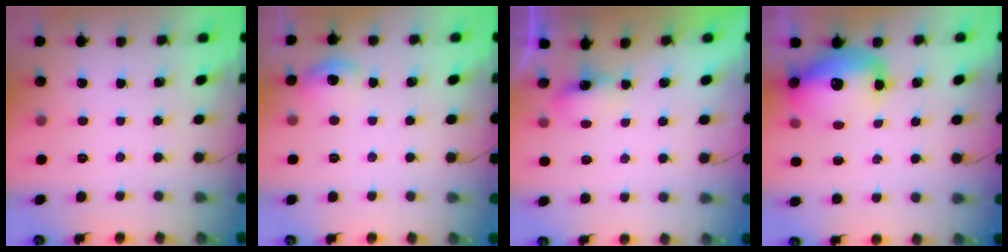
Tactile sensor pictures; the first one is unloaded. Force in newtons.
{"total": 6.9, "press": 6.7, "slide": 1.5}
{"total": 4.7, "press": 4.5, "slide": 1.3}
{"total": 13.2, "press": 12.8, "slide": 3.2}